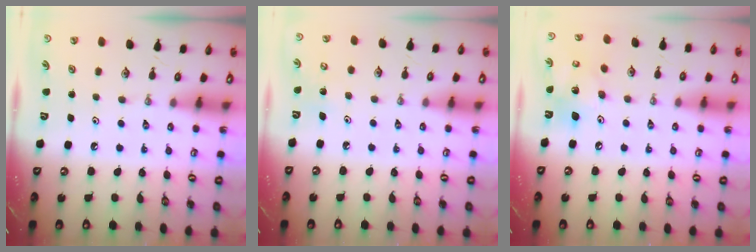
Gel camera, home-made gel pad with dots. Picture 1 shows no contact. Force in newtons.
{"total": 4.3, "press": 4.3, "slide": 0.3}
{"total": 15.2, "press": 14.8, "slide": 3.4}